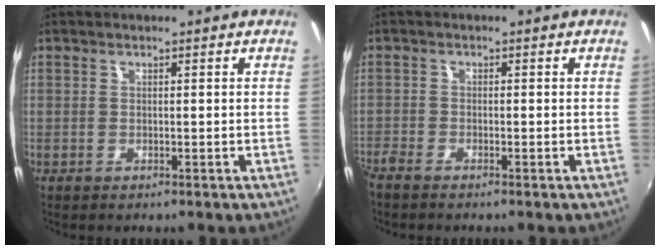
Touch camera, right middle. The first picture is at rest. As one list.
[{"total": 2.2, "force": [-2.1, 0.4, 0.8], "torque": [-0.025, -0.010, -0.043]}]